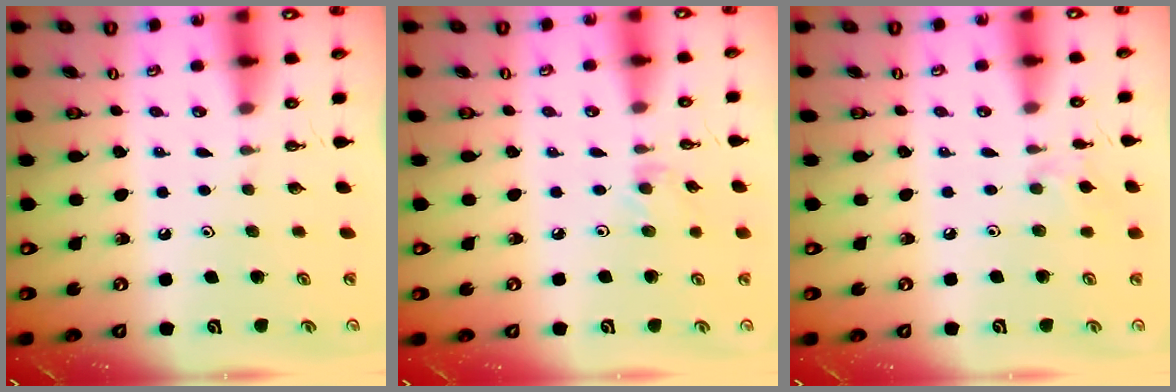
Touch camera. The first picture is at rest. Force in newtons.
{"total": 2.3, "press": 2.3, "slide": 0.4}
{"total": 6.5, "press": 6.4, "slide": 0.9}